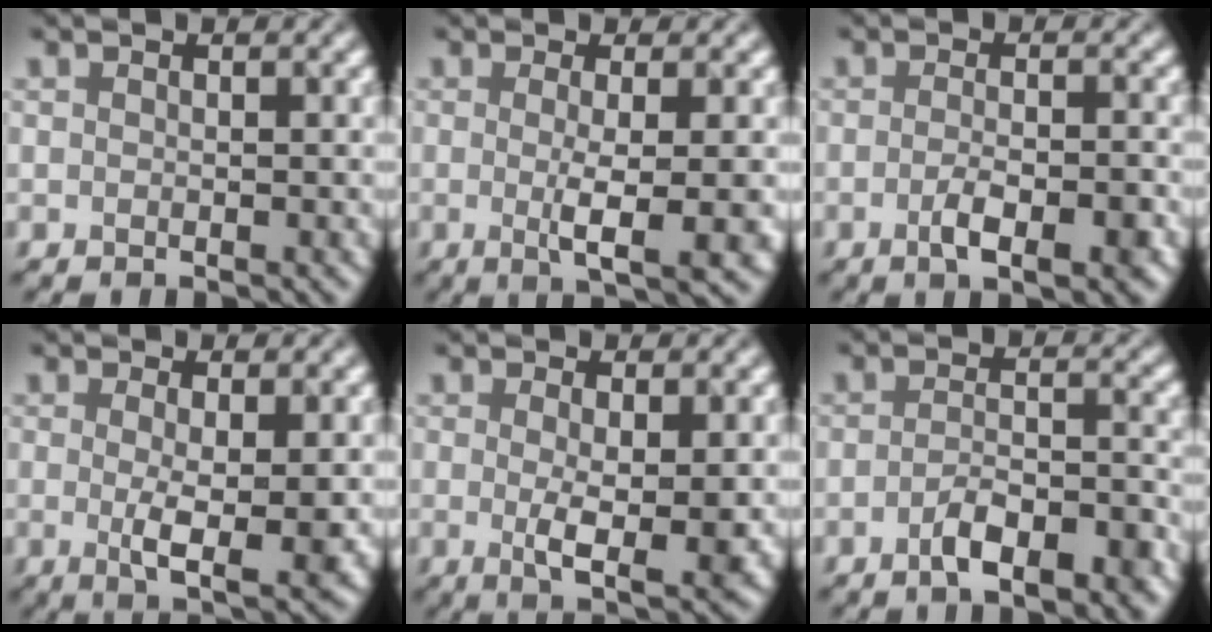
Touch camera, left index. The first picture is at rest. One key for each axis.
{"total": 4.5, "fx": -0.5, "fy": 0.9, "fz": 4.4, "tx": -0.073, "ty": -0.007, "tz": -0.008}
{"total": 3.9, "fx": -1.5, "fy": 1.1, "fz": 3.4, "tx": -0.062, "ty": -0.005, "tz": -0.025}
{"total": 4.2, "fx": -0.1, "fy": 0.9, "fz": 4.1, "tx": -0.070, "ty": -0.012, "tz": 0.002}
{"total": 4.1, "fx": 0.0, "fy": 0.9, "fz": 4.0, "tx": -0.068, "ty": -0.013, "tz": 0.004}
{"total": 4.4, "fx": -2.4, "fy": 1.5, "fz": 3.3, "tx": -0.057, "ty": 0.002, "tz": -0.042}